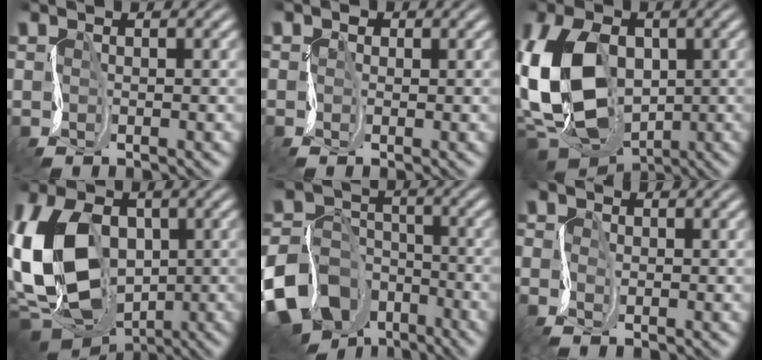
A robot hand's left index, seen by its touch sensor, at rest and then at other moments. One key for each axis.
{"total": 0.7, "fx": -0.3, "fy": 0.4, "fz": -0.5, "tx": 0.006, "ty": -0.002, "tz": -0.004}
{"total": 13.5, "fx": -1.0, "fy": 9.4, "fz": 9.6, "tx": -0.212, "ty": -0.026, "tz": -0.016}
{"total": 15.1, "fx": -1.1, "fy": 10.8, "fz": 10.5, "tx": -0.219, "ty": -0.026, "tz": -0.011}
{"total": 15.2, "fx": -9.3, "fy": 11.0, "fz": 4.8, "tx": -0.110, "ty": -0.051, "tz": -0.181}
{"total": 1.3, "fx": -1.2, "fy": 0.6, "fz": 0.1, "tx": -0.011, "ty": -0.004, "tz": -0.023}